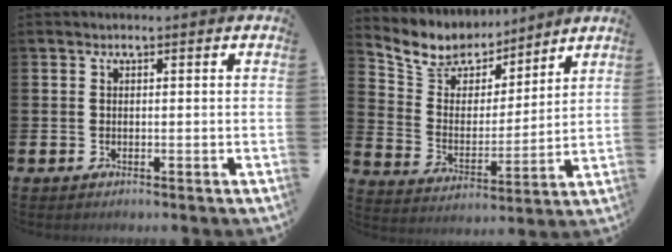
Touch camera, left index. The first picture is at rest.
{"total": 8.2, "force": [7.5, 3.3, 0.6], "torque": [-0.069, -0.055, 0.137]}